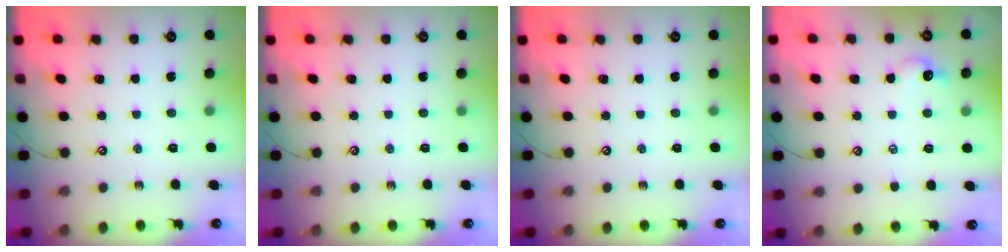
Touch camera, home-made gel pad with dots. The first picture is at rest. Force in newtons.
{"total": 0.0}
{"total": 0.0}
{"total": 1.2, "press": 1.0, "slide": 0.7}